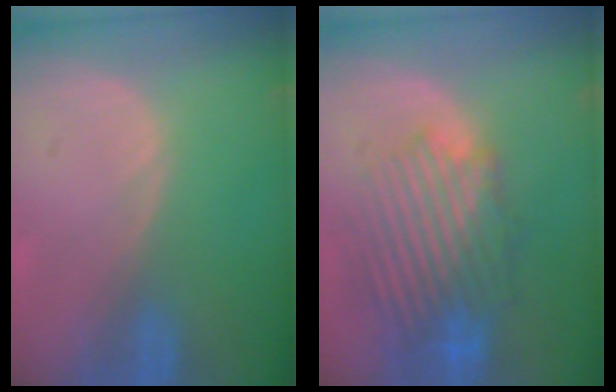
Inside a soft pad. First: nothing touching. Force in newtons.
{"total": 10.0, "press": 9.1, "slide": 4.0}